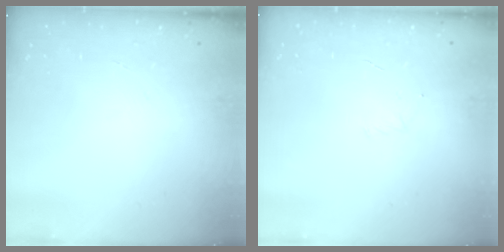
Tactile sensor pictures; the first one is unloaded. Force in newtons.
{"total": 2.9, "press": 2.8, "slide": 0.8}